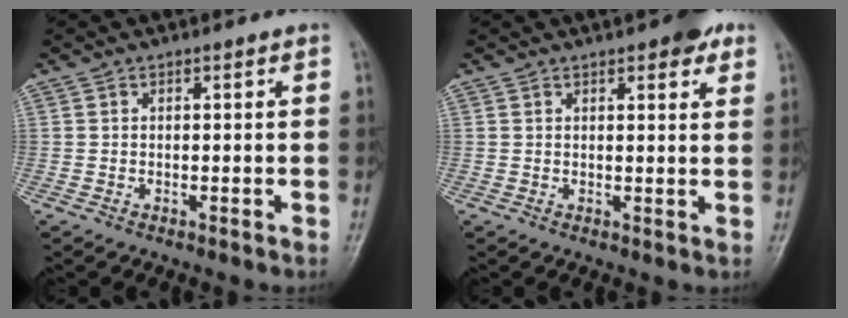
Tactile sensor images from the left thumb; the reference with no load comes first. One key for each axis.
{"total": 5.6, "fx": 3.3, "fy": 2.0, "fz": 4.1, "tx": -0.039, "ty": -0.009, "tz": 0.035}